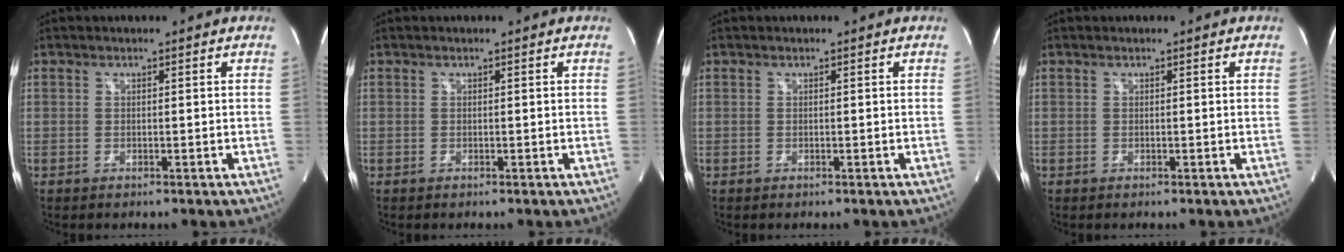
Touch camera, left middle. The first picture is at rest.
{"total": 0.0}
{"total": 0.0}
{"total": 0.0}